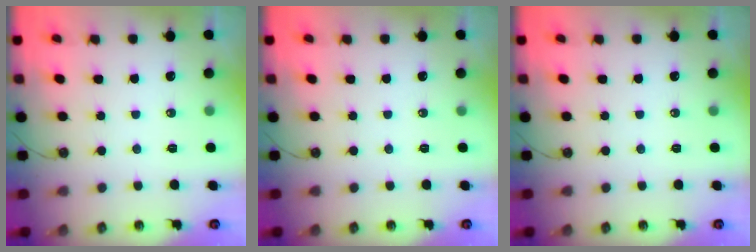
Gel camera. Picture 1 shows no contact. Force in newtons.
{"total": 0.0}
{"total": 0.0}